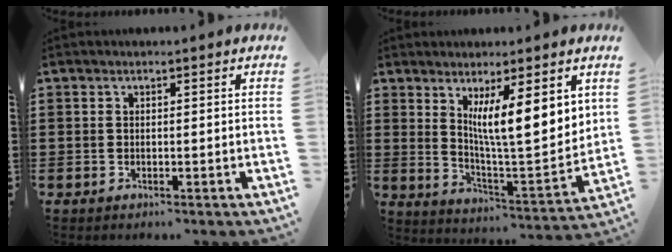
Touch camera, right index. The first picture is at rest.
{"total": 8.8, "force": [4.3, 1.0, 7.7], "torque": [-0.132, -0.033, 0.067]}